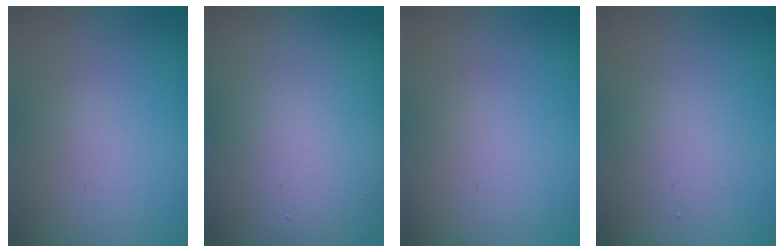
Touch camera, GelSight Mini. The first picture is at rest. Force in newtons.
{"total": 14.9, "press": 14.9, "slide": 0.8}
{"total": 0.0}
{"total": 2.1, "press": 2.1, "slide": 0.1}